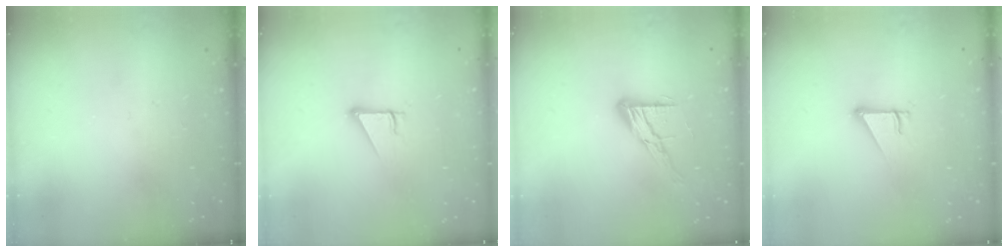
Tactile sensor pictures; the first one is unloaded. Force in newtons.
{"total": 3.3, "press": 3.3, "slide": 0.2}
{"total": 10.6, "press": 10.6, "slide": 0.8}
{"total": 2.5, "press": 2.5, "slide": 0.2}